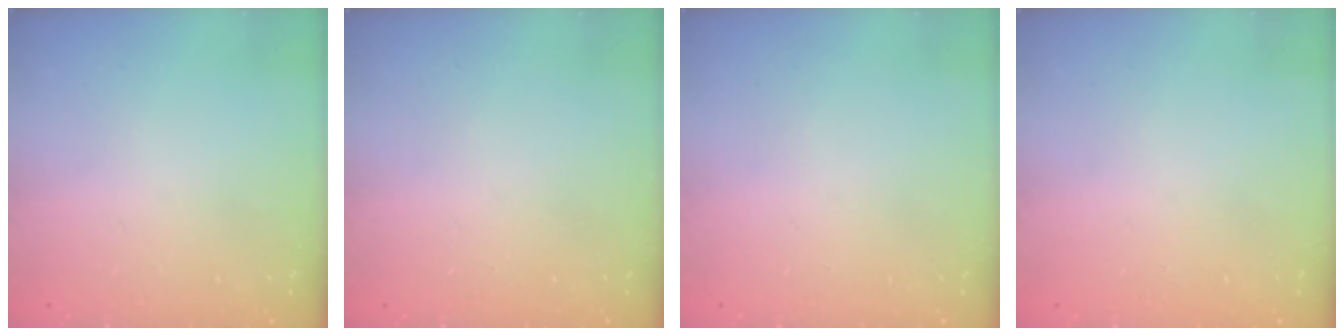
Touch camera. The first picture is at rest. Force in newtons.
{"total": 0.0}
{"total": 0.0}
{"total": 0.0}